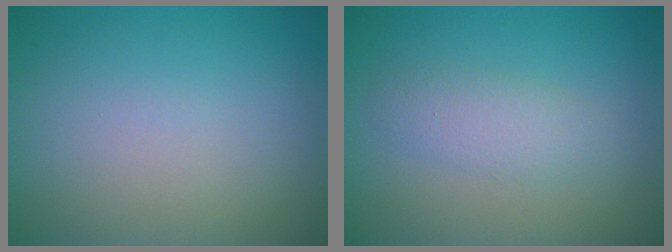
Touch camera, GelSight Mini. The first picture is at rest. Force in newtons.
{"total": 2.3, "press": 2.3, "slide": 0.1}